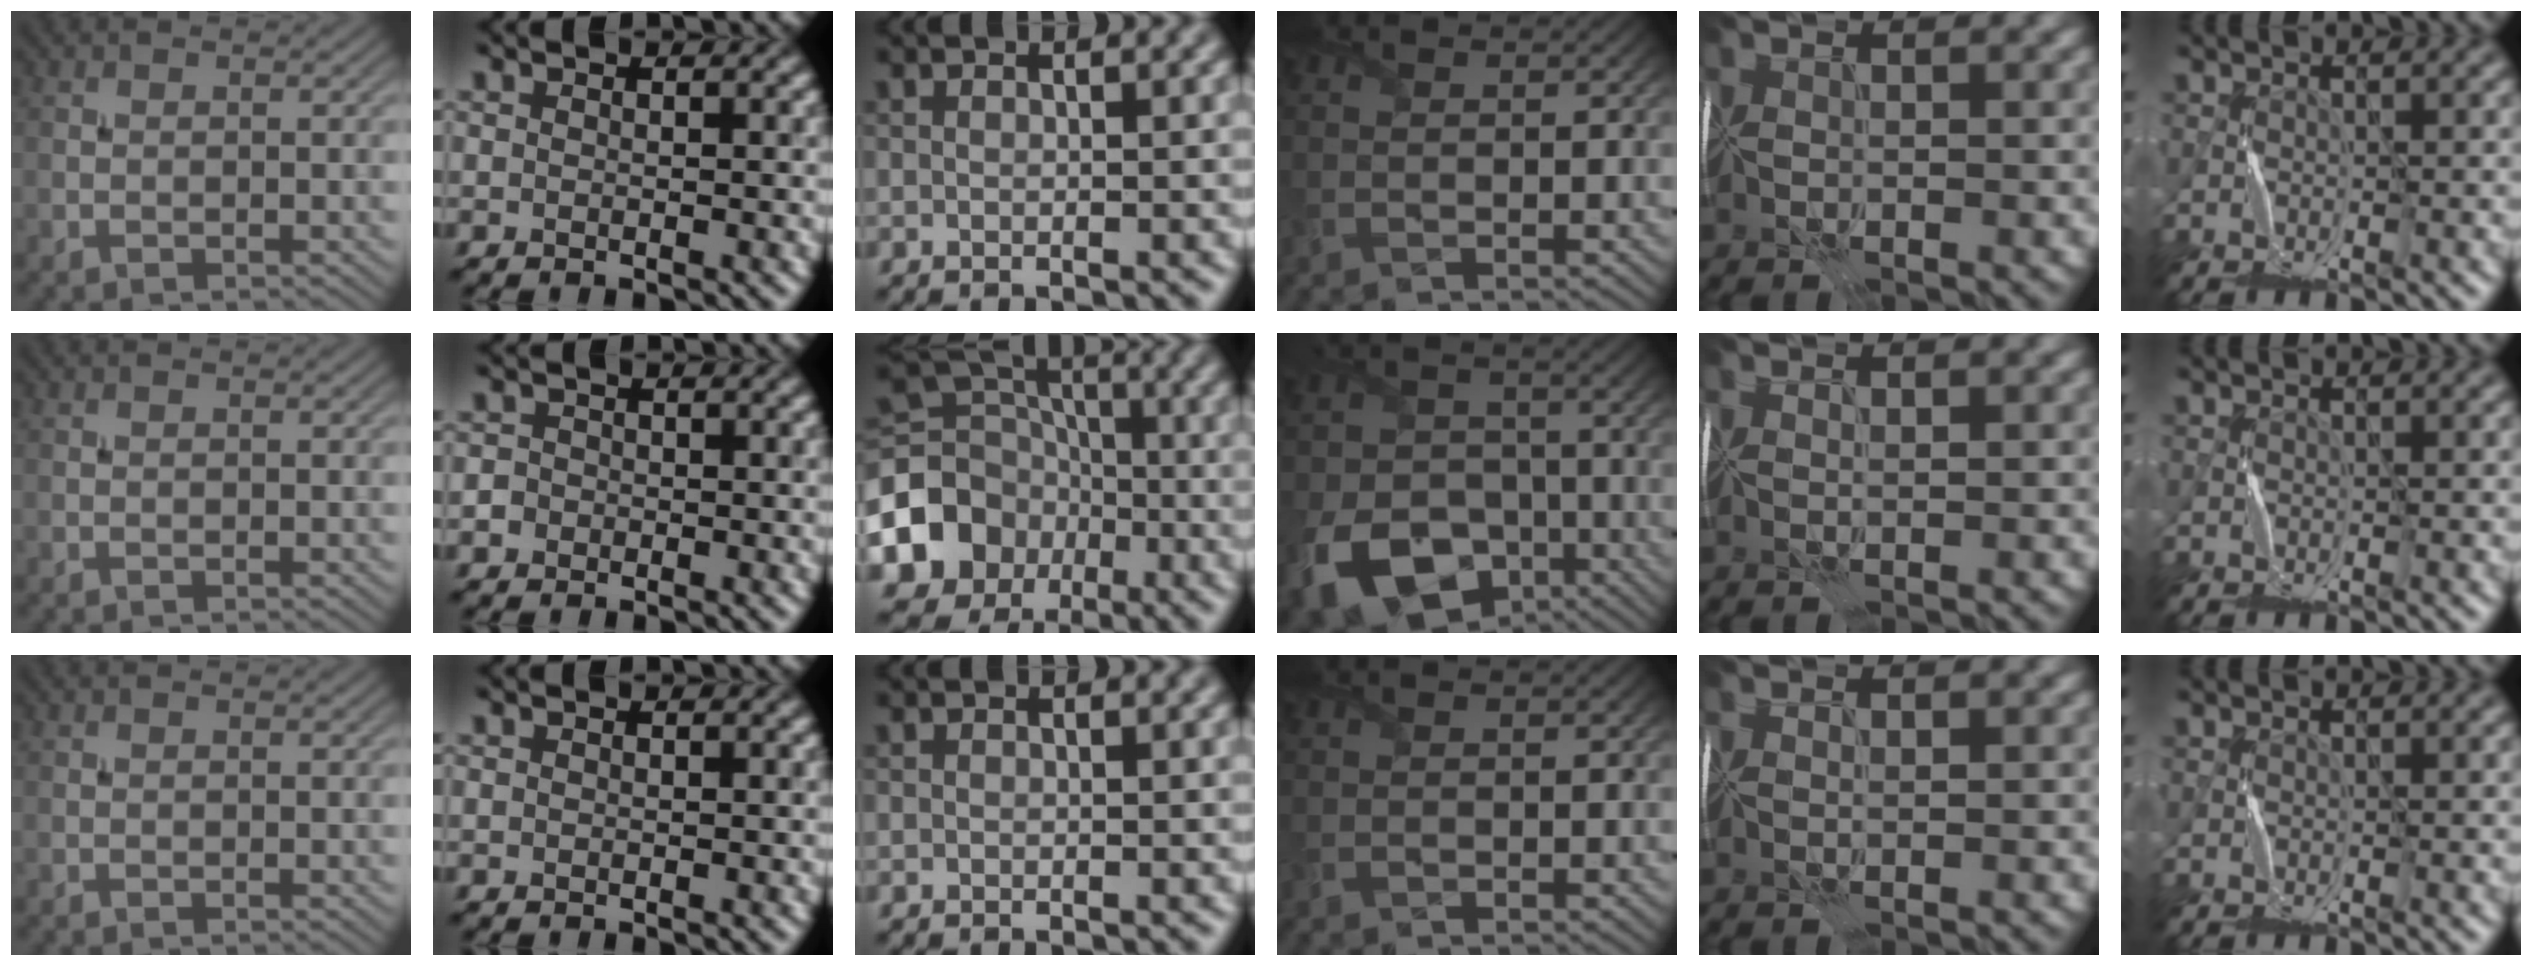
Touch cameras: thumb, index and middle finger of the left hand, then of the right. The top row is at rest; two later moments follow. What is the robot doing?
{"motion": "fold", "object": "handkerchief"}